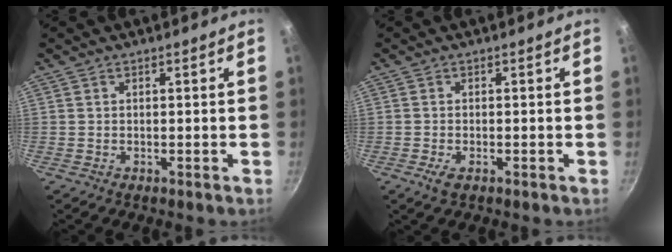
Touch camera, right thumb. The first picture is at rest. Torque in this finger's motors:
{"motor_torque": [0.22, -0.01, -0.08, -0.02, 0.00]}